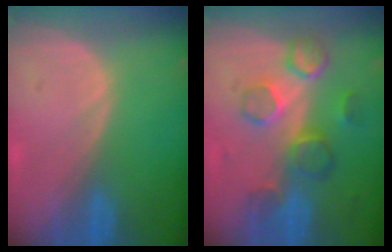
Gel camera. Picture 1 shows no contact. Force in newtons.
{"total": 8.4, "press": 7.7, "slide": 3.4}